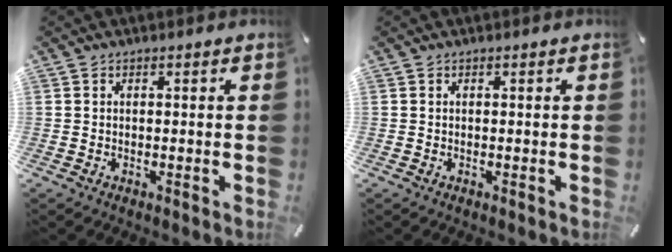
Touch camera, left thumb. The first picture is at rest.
{"total": 0.0}